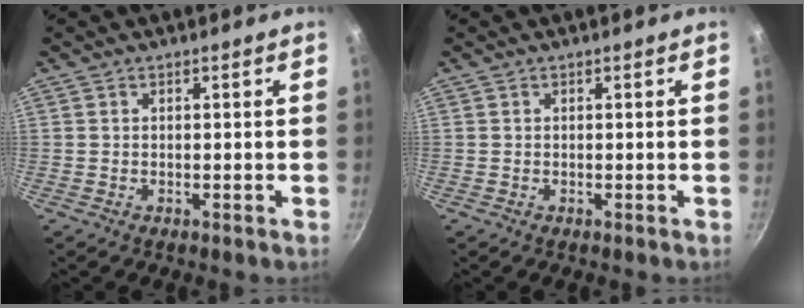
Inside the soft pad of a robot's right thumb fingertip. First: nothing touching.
{"total": 0.0}